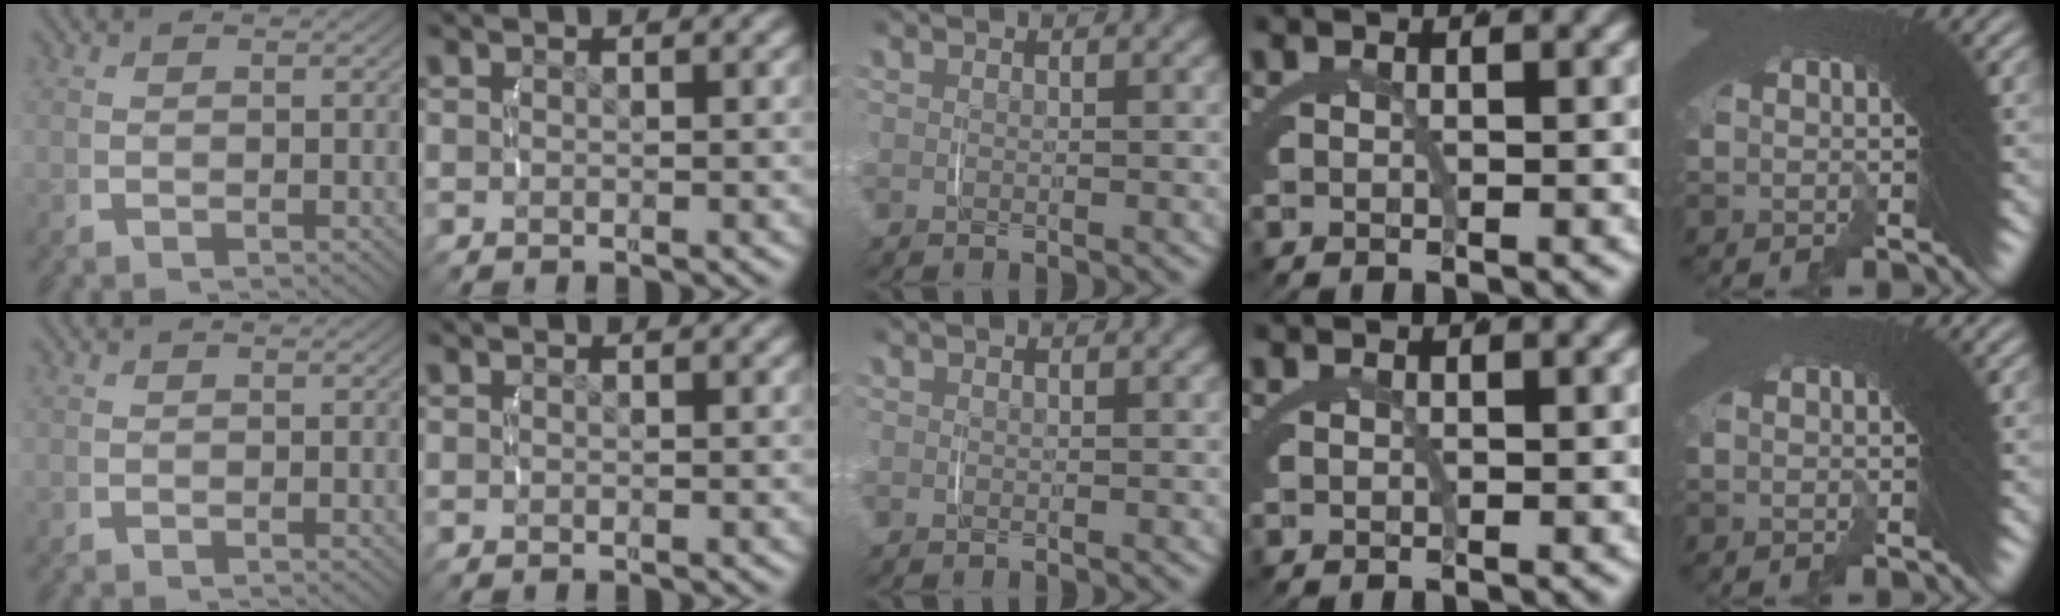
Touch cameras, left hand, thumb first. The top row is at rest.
{}